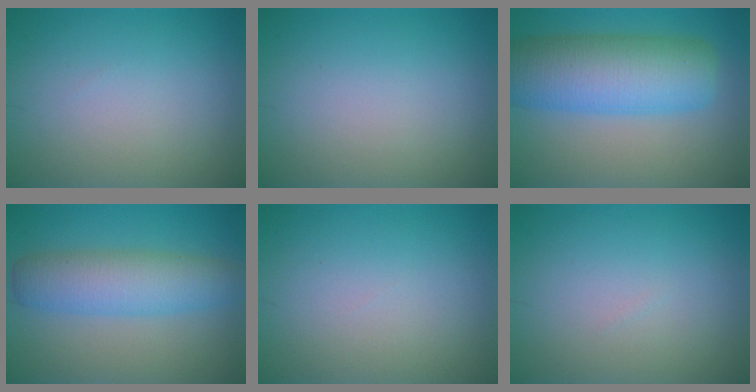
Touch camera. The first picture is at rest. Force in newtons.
{"total": 0.0}
{"total": 9.5, "press": 9.5, "slide": 0.2}
{"total": 5.6, "press": 5.6, "slide": 0.2}
{"total": 0.0}
{"total": 0.0}